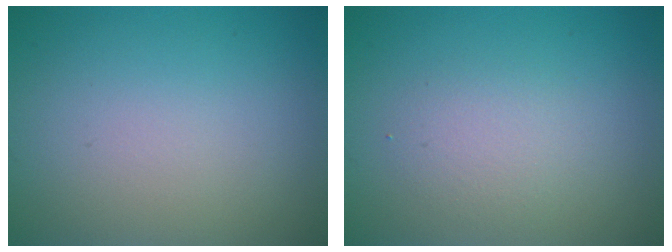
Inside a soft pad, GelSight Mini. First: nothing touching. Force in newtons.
{"total": 2.0, "press": 2.0, "slide": 0.2}